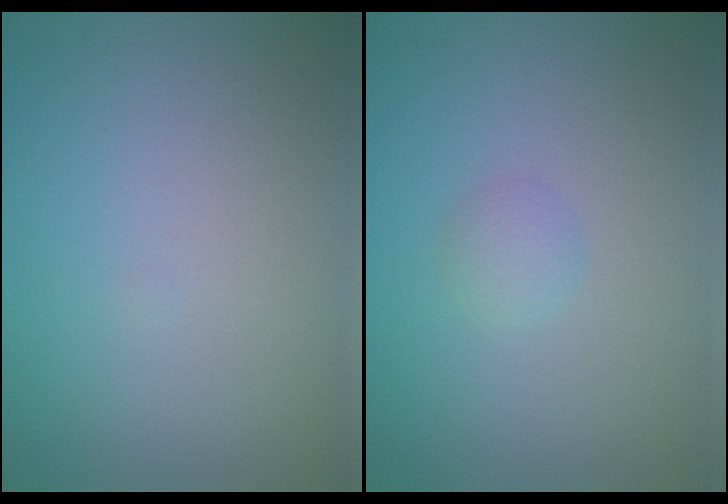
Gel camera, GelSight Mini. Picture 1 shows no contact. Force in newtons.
{"total": 1.1, "press": 1.1, "slide": 0.1}